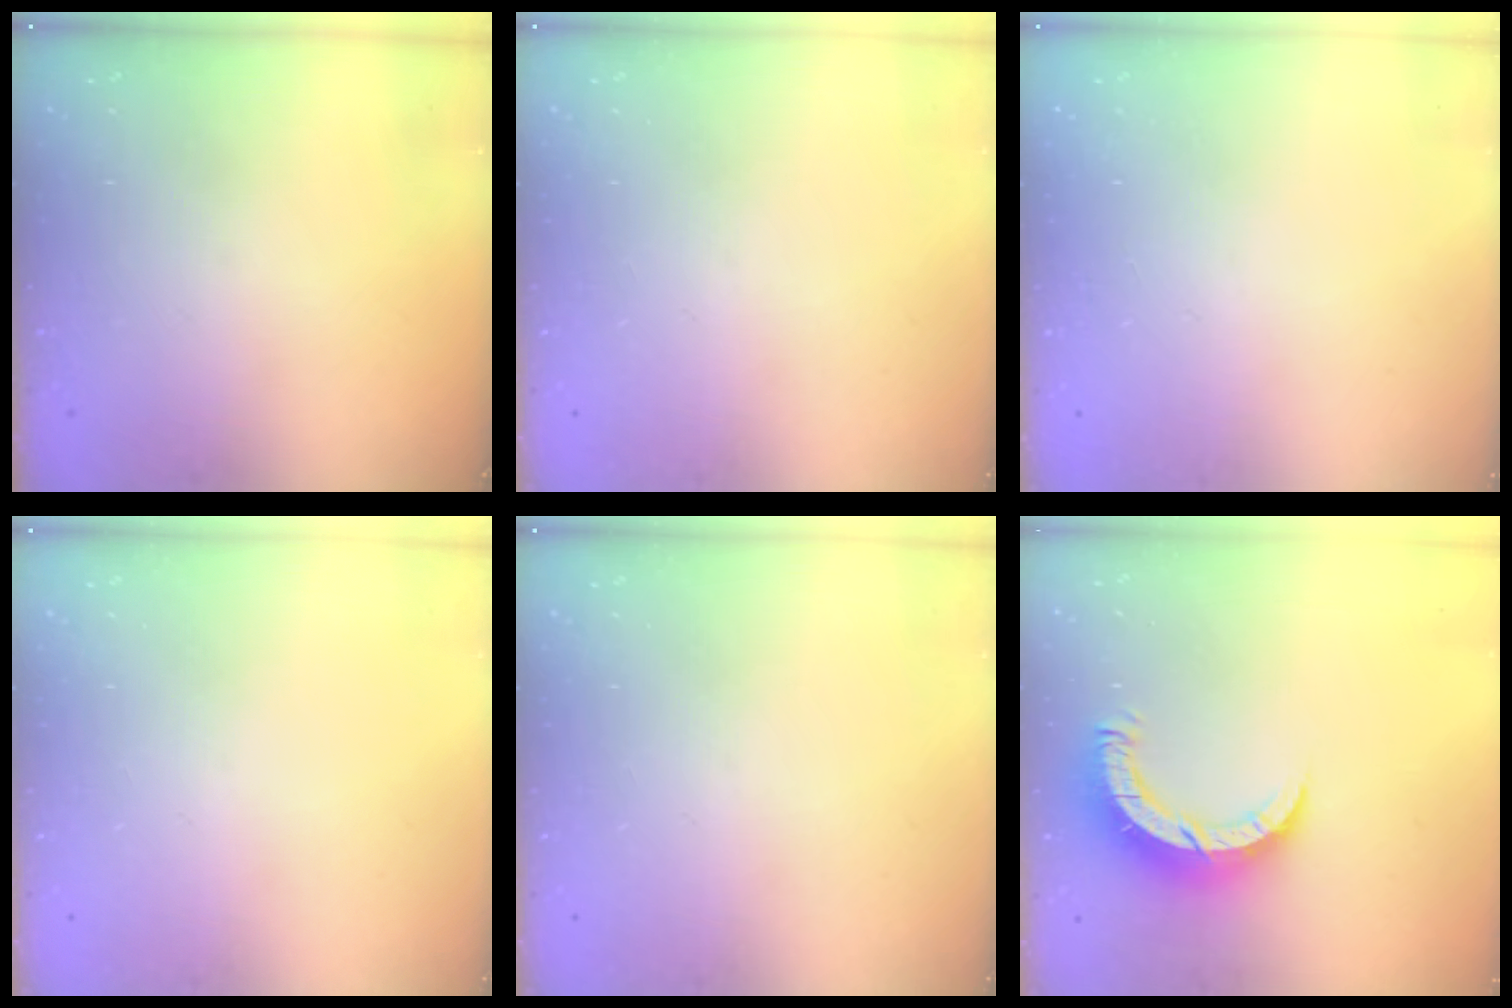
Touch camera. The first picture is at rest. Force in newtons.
{"total": 0.0}
{"total": 2.5, "press": 2.5, "slide": 0.2}
{"total": 0.0}
{"total": 0.0}
{"total": 9.4, "press": 9.4, "slide": 0.7}